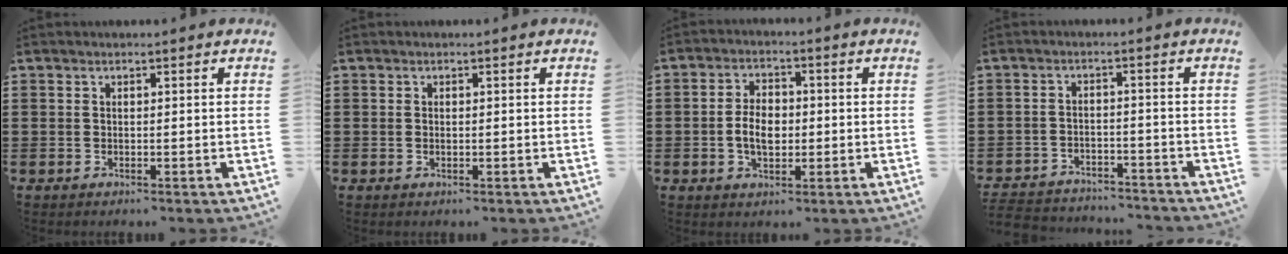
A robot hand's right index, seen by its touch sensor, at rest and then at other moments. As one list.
[{"total": 0.0}, {"total": 4.9, "force": [-0.6, 3.1, 3.8], "torque": [-0.079, 0.003, -0.016]}, {"total": 3.6, "force": [-3.5, 0.5, -0.1], "torque": [-0.011, 0.000, -0.078]}]